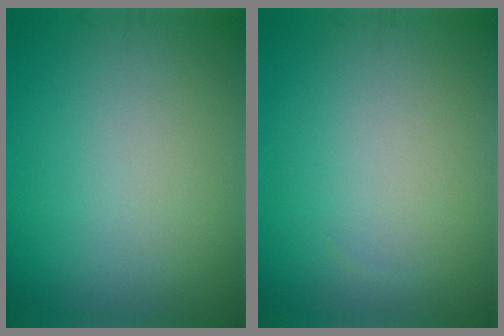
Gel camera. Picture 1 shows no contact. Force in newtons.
{"total": 0.0}